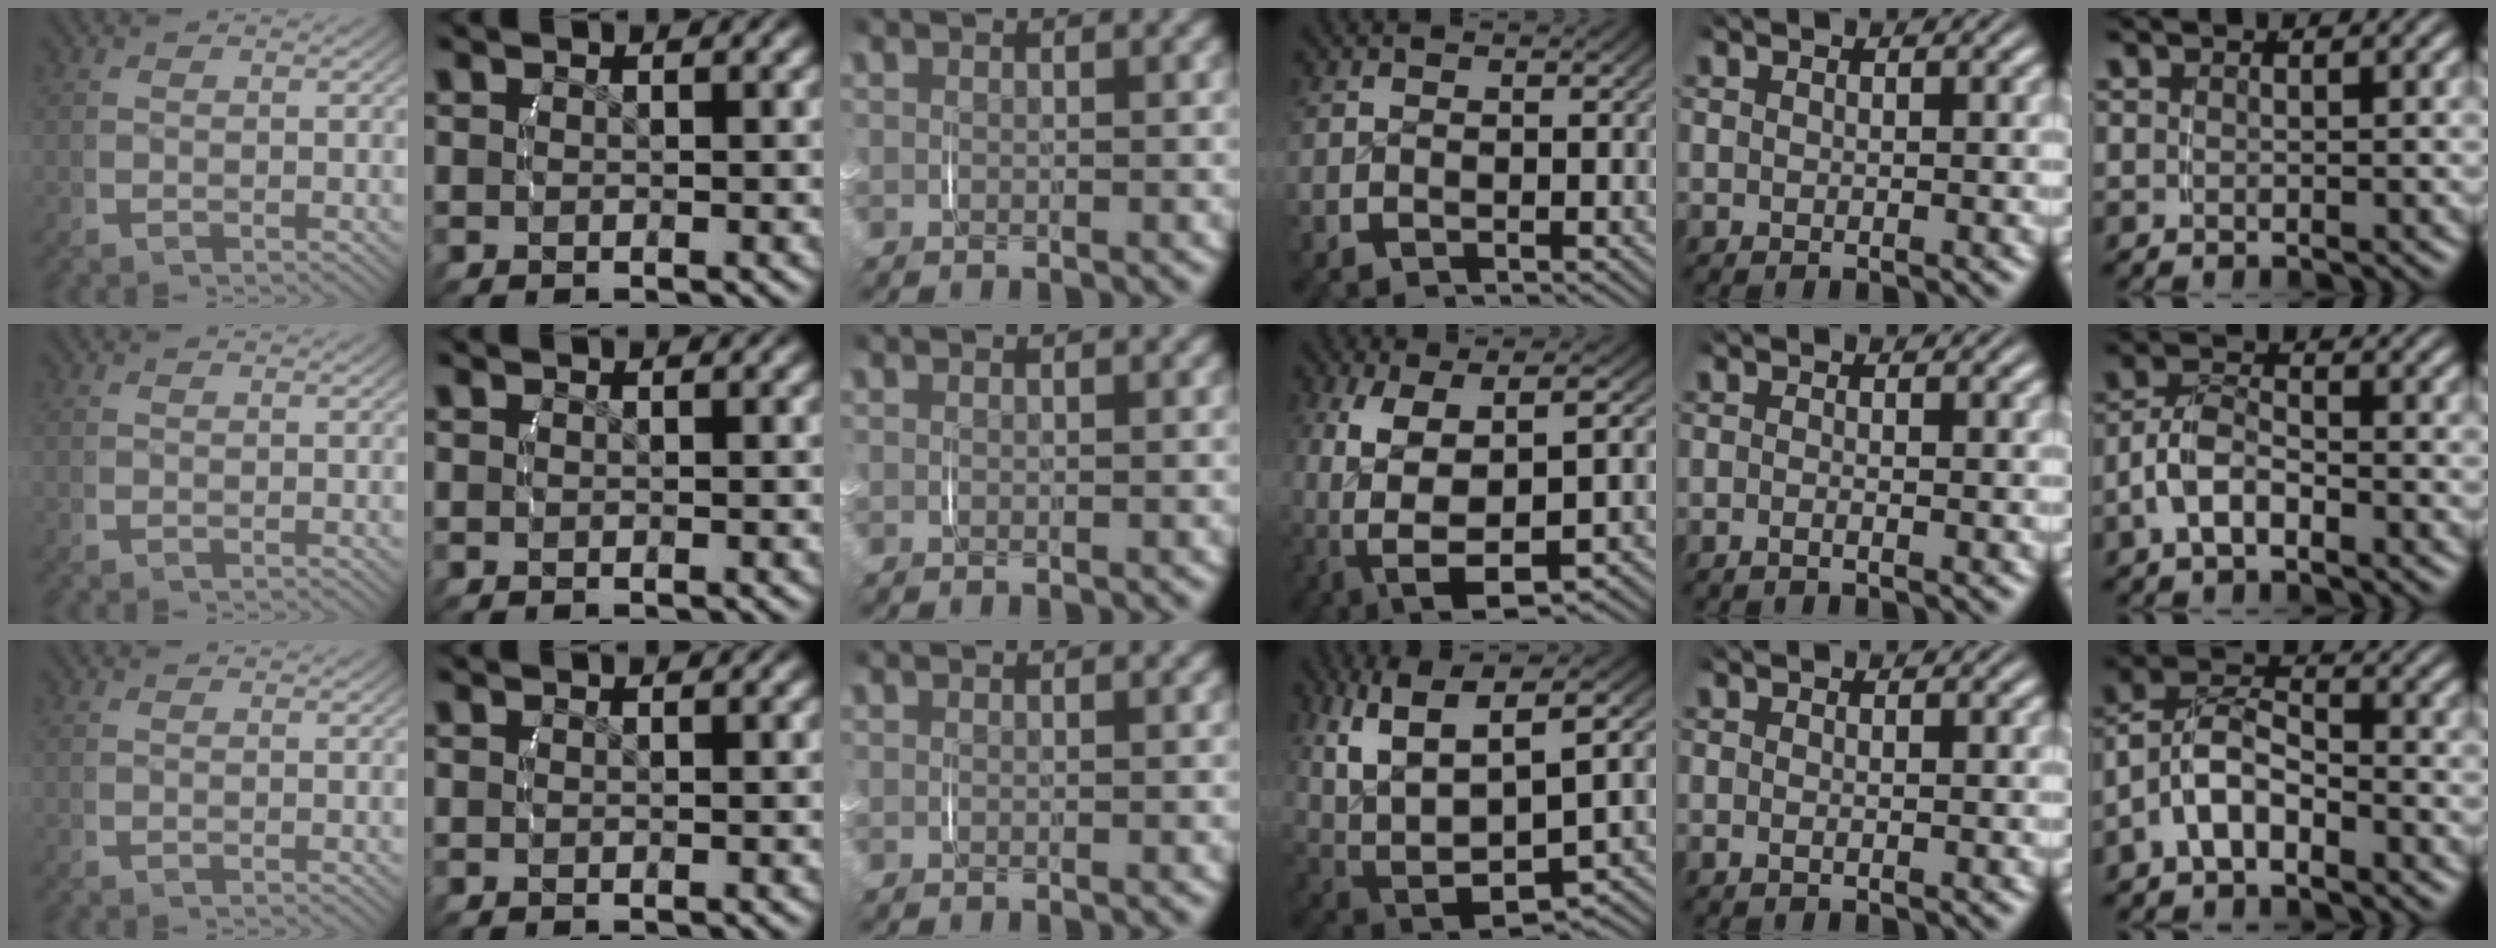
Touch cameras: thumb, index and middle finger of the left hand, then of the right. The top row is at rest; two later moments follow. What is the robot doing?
{"motion": "lift_and_place", "object": "backpack"}